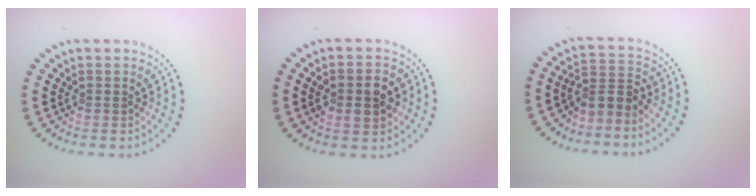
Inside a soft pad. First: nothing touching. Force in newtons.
{"total": 3.7, "press": 3.7, "slide": 0.3}
{"total": 2.7, "press": 1.9, "slide": 1.9}